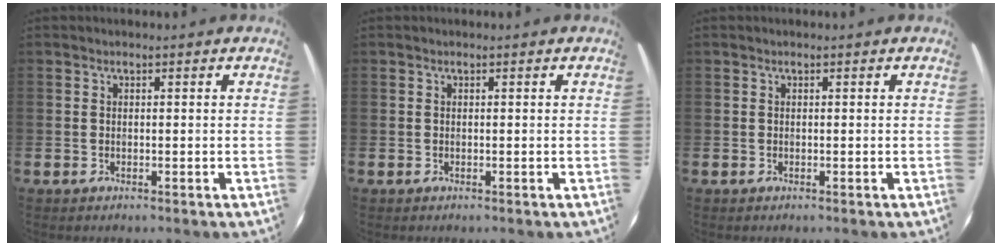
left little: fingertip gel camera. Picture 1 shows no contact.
{"total": 0.0}
{"total": 0.0}